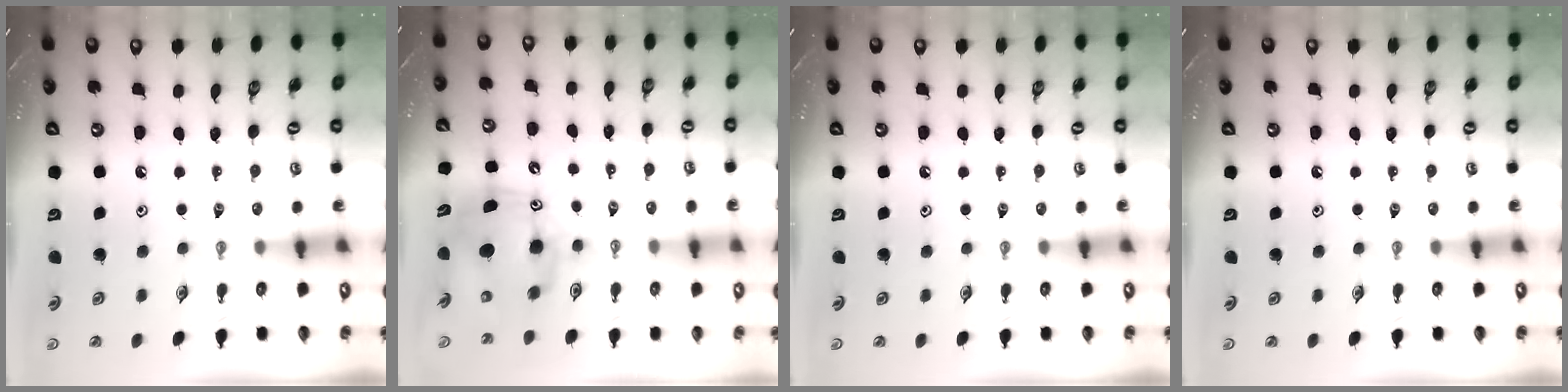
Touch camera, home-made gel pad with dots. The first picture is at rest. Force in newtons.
{"total": 9.4, "press": 9.1, "slide": 2.2}
{"total": 0.0}
{"total": 0.0}